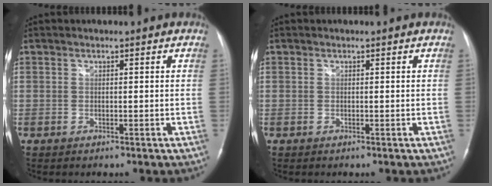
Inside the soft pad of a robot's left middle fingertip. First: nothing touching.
{"total": 0.0}